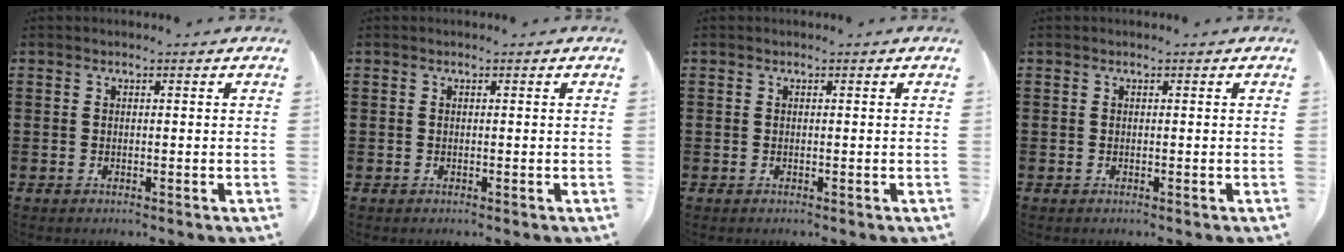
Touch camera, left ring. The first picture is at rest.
{"total": 0.0}
{"total": 0.0}
{"total": 0.0}